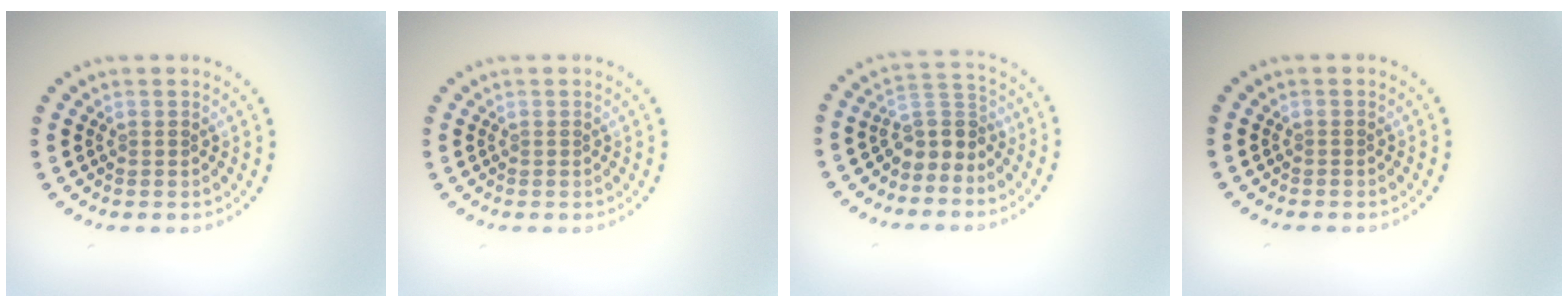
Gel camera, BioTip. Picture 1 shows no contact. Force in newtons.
{"total": 0.0}
{"total": 2.9, "press": 2.5, "slide": 1.6}
{"total": 0.0}